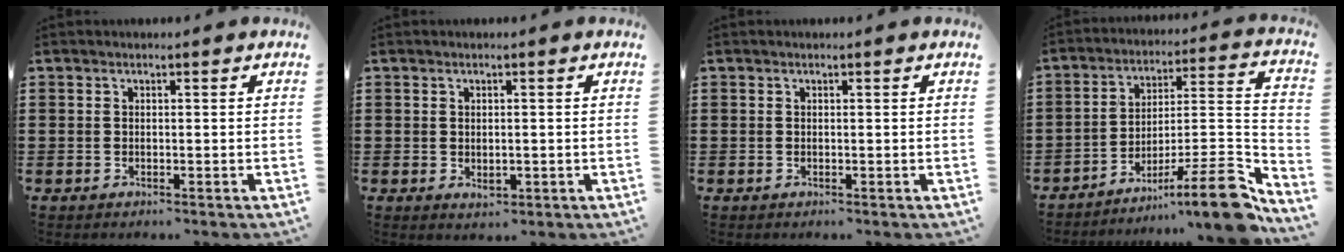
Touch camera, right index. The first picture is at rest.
{"total": 1.2, "force": [-0.1, 0.8, 1.0], "torque": [-0.019, 0.003, -0.003]}
{"total": 0.0}
{"total": 11.9, "force": [-8.4, 1.2, 8.3], "torque": [-0.110, 0.019, -0.156]}